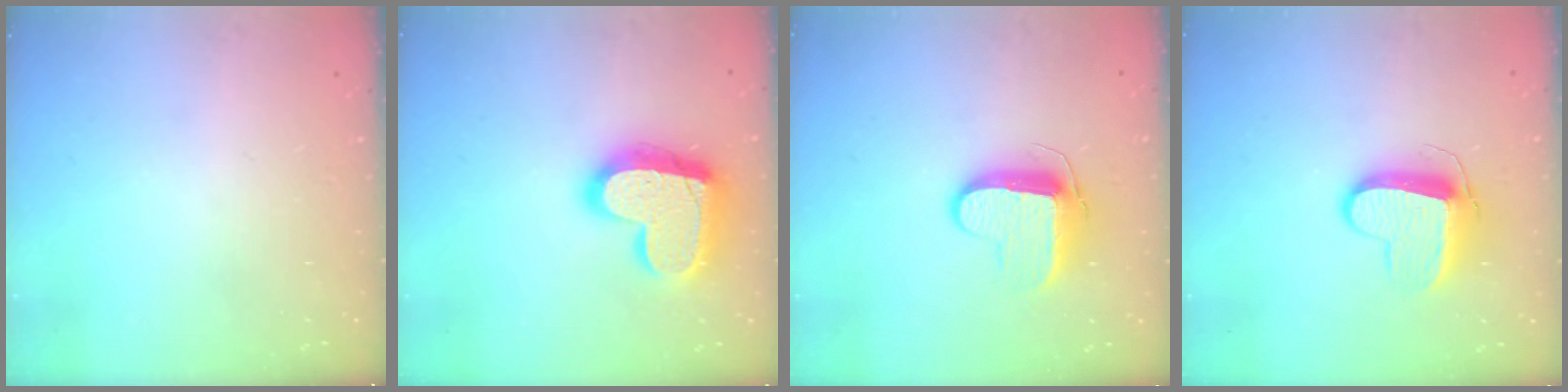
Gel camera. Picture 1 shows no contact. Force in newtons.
{"total": 20.9, "press": 20.8, "slide": 1.8}
{"total": 9.4, "press": 9.4, "slide": 0.7}
{"total": 10.9, "press": 10.8, "slide": 0.6}